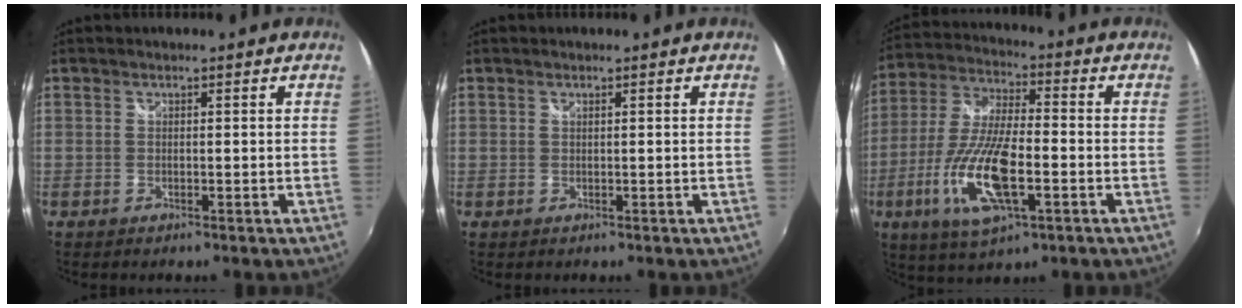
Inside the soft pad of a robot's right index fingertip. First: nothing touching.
{"total": 0.6, "force": [0.2, 0.6, 0.0], "torque": [0.001, 0.001, 0.002]}
{"total": 16.0, "force": [-5.4, 5.1, 14.2], "torque": [-0.303, -0.017, -0.101]}